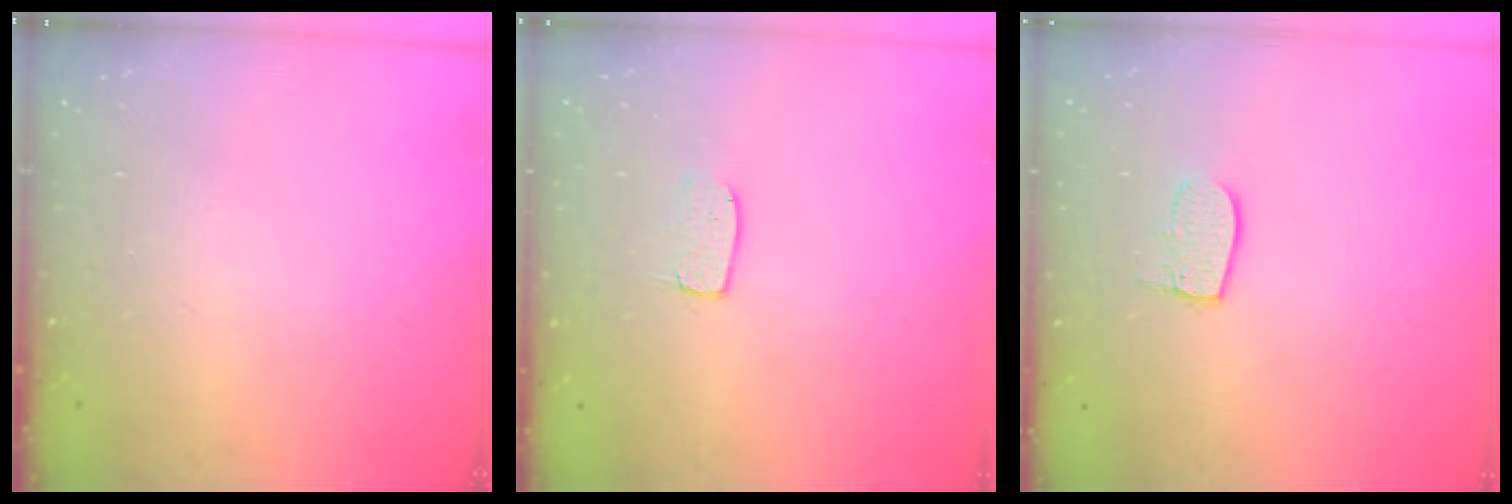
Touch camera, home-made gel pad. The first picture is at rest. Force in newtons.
{"total": 3.9, "press": 3.9, "slide": 0.3}
{"total": 7.2, "press": 7.2, "slide": 0.3}